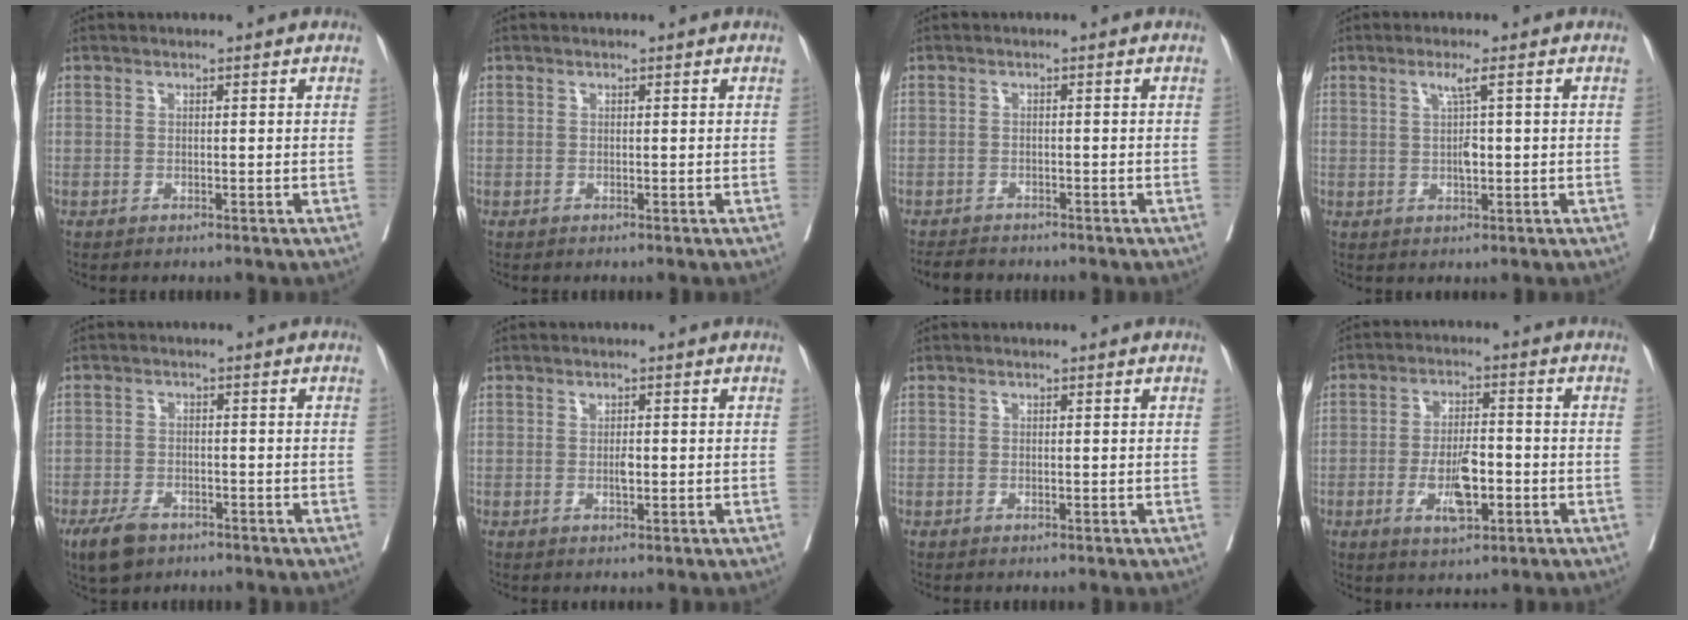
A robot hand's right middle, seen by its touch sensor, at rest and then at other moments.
{"total": 0.0}
{"total": 3.5, "force": [-3.1, 1.3, 0.9], "torque": [-0.016, -0.006, -0.047]}
{"total": 3.1, "force": [0.6, 0.1, 3.1], "torque": [-0.055, -0.002, 0.013]}
{"total": 4.9, "force": [-3.3, 2.5, 2.6], "torque": [-0.052, -0.005, -0.054]}
{"total": 1.4, "force": [-0.1, 0.4, 1.4], "torque": [-0.028, -0.003, 0.002]}
{"total": 0.0}
{"total": 7.4, "force": [-2.3, 2.5, 6.6], "torque": [-0.124, -0.003, -0.033]}